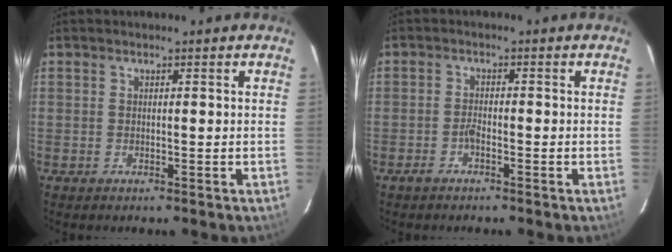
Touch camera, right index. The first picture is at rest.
{"total": 1.8, "force": [-1.3, 0.5, 1.1], "torque": [-0.033, 0.003, -0.029]}